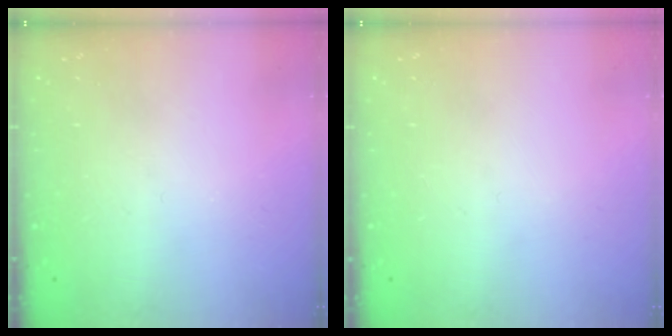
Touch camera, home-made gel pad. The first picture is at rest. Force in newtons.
{"total": 0.0}